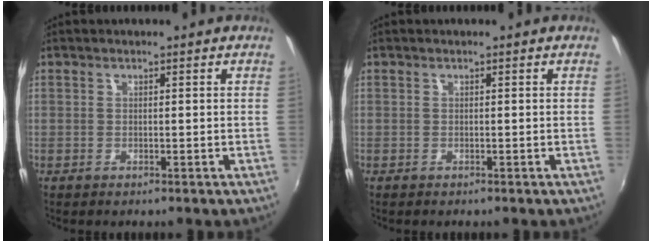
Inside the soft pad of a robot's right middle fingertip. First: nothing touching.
{"total": 0.0}